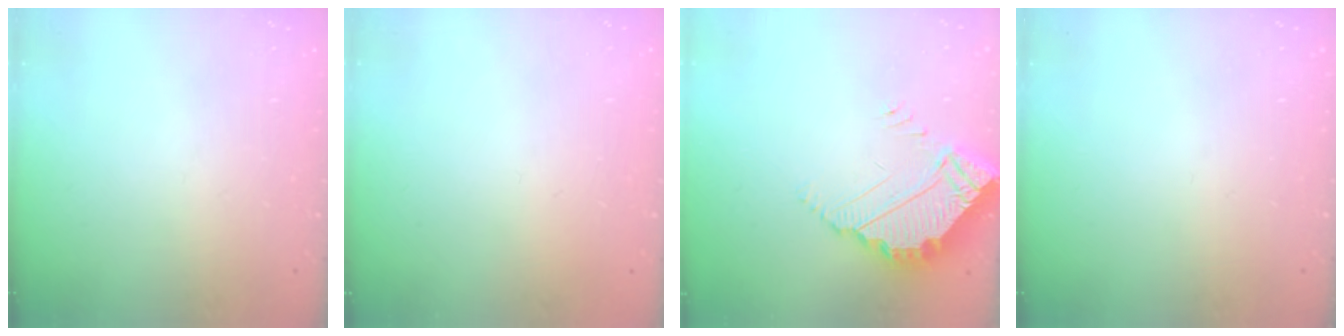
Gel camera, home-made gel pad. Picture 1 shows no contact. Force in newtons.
{"total": 2.1, "press": 2.1, "slide": 0.1}
{"total": 5.7, "press": 5.7, "slide": 0.5}
{"total": 0.0}